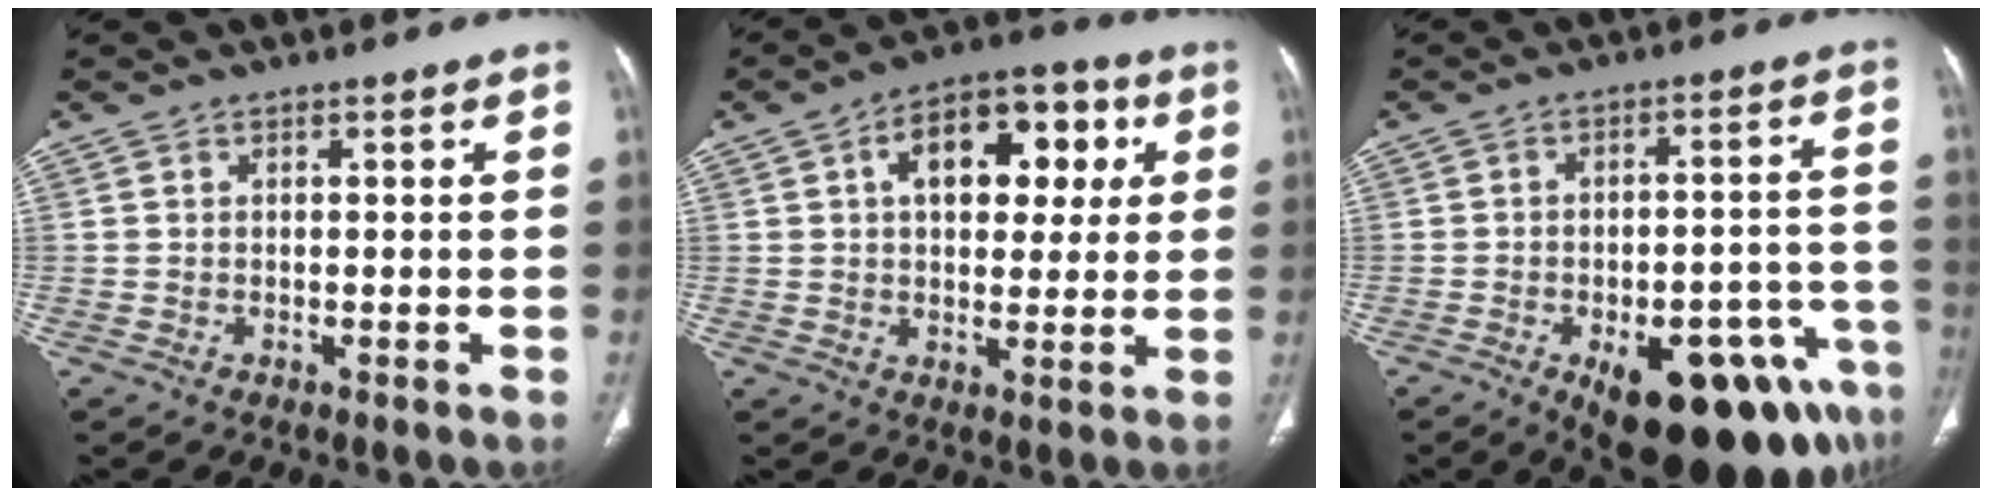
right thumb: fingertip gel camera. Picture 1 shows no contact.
{"total": 14.8, "force": [4.2, 8.9, 11.1], "torque": [-0.119, 0.016, 0.059]}
{"total": 21.9, "force": [-11.2, 9.5, 16.3], "torque": [-0.143, 0.053, -0.139]}